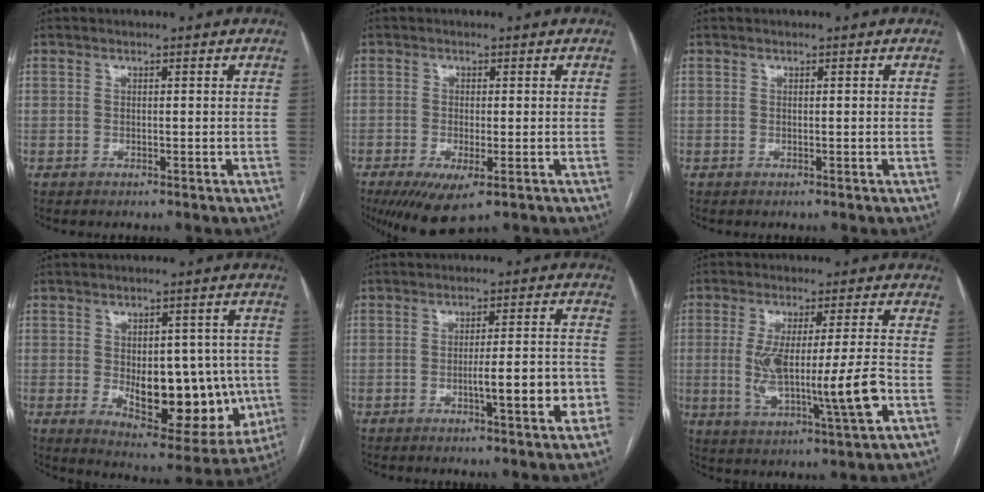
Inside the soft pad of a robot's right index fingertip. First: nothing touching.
{"total": 6.5, "force": [-3.5, 1.8, 5.2], "torque": [-0.081, -0.017, -0.052]}
{"total": 0.0}
{"total": 17.2, "force": [-2.4, 8.2, 14.9], "torque": [-0.201, 0.001, -0.008]}
{"total": 8.8, "force": [-3.0, 0.9, 8.2], "torque": [-0.114, 0.011, -0.038]}
{"total": 13.4, "force": [-2.2, 1.0, 13.1], "torque": [-0.241, -0.006, -0.031]}